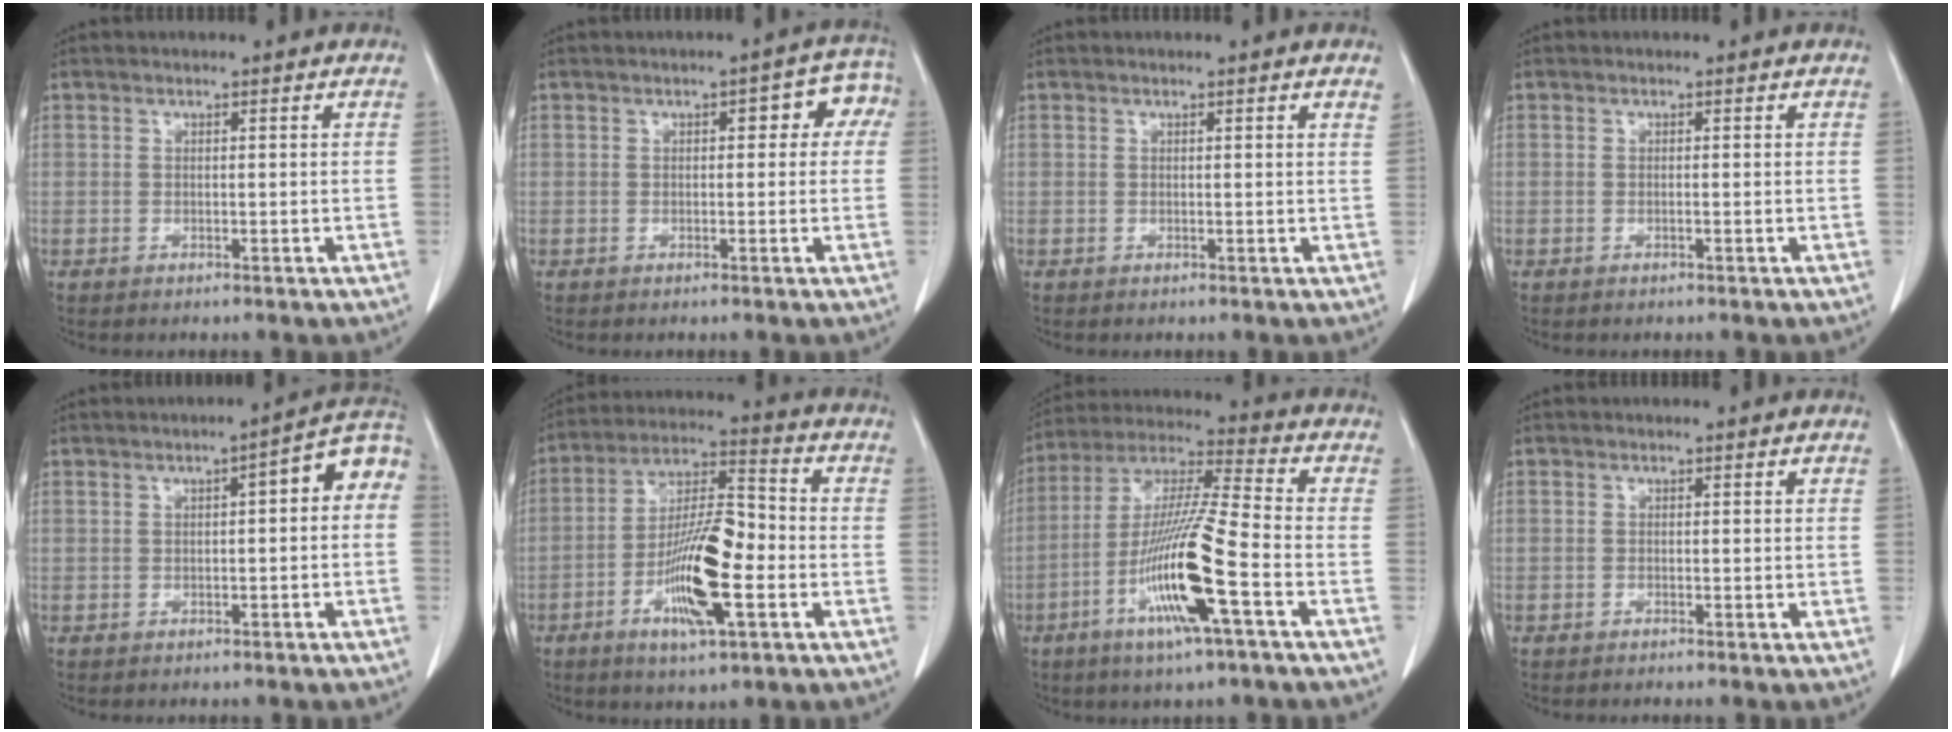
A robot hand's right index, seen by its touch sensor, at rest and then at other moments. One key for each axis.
{"total": 5.4, "fx": 1.1, "fy": 2.6, "fz": 4.6, "tx": -0.045, "ty": 0.035, "tz": 0.010}
{"total": 1.0, "fx": 0.7, "fy": 0.0, "fz": 0.7, "tx": -0.010, "ty": 0.001, "tz": 0.005}
{"total": 0.0}
{"total": 6.2, "fx": 0.6, "fy": 1.8, "fz": 5.9, "tx": -0.072, "ty": 0.032, "tz": 0.001}
{"total": 13.6, "fx": -4.2, "fy": 2.8, "fz": 12.7, "tx": -0.234, "ty": 0.002, "tz": -0.073}
{"total": 15.7, "fx": -5.8, "fy": 0.1, "fz": 14.6, "tx": -0.292, "ty": -0.011, "tz": -0.112}
{"total": 0.6, "fx": -0.6, "fy": -0.1, "fz": 0.2, "tx": -0.004, "ty": 0.000, "tz": -0.009}